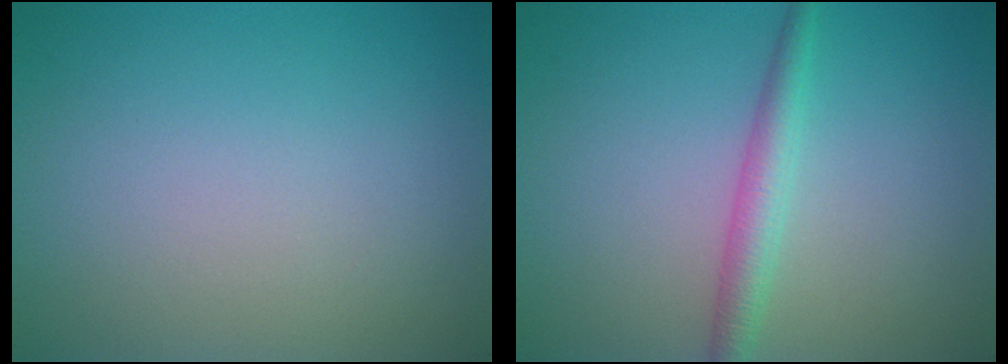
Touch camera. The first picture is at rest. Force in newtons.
{"total": 2.5, "press": 2.5, "slide": 0.0}